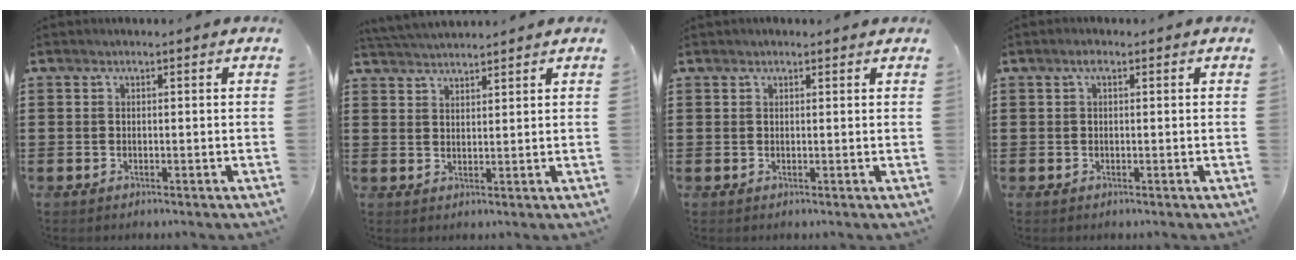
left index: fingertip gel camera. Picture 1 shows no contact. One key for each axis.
{"total": 3.0, "fx": 3.0, "fy": 0.0, "fz": 0.3, "tx": -0.015, "ty": -0.006, "tz": 0.057}
{"total": 0.7, "fx": 0.6, "fy": 0.3, "fz": 0.2, "tx": -0.005, "ty": 0.002, "tz": 0.012}
{"total": 1.3, "fx": 0.4, "fy": 0.5, "fz": 1.1, "tx": -0.024, "ty": 0.007, "tz": 0.006}